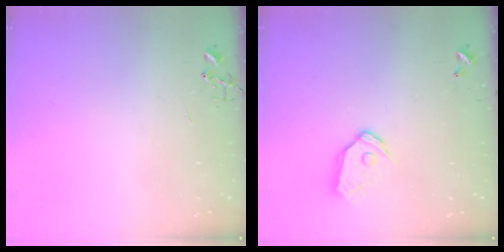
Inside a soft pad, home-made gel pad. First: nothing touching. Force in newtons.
{"total": 9.8, "press": 9.8, "slide": 0.9}